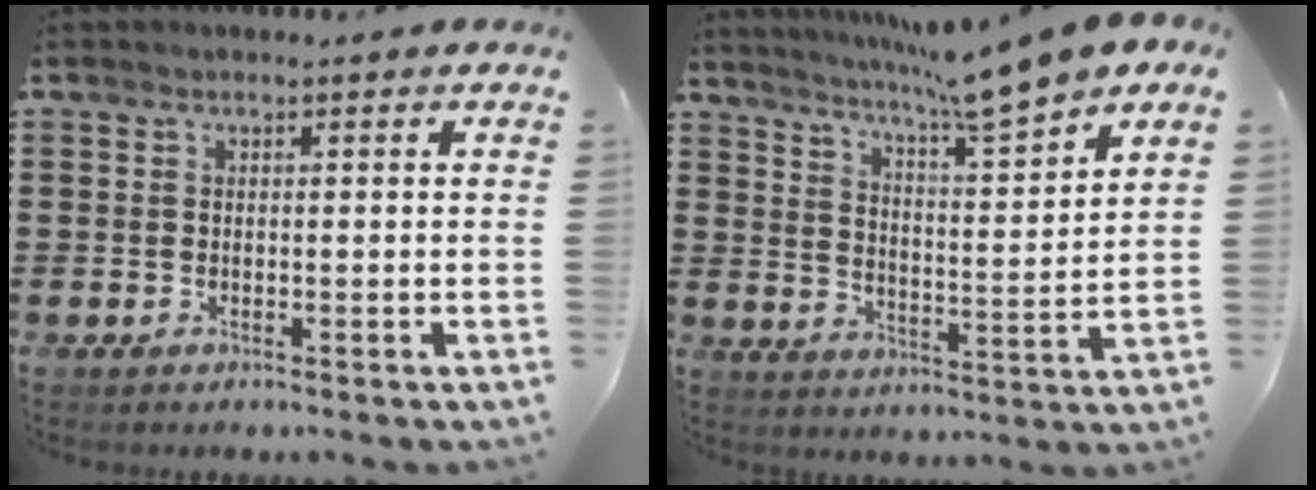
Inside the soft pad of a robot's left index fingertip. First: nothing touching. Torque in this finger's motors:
{"motor_torque": [1.09, -1.05, 0.57, 0.21]}